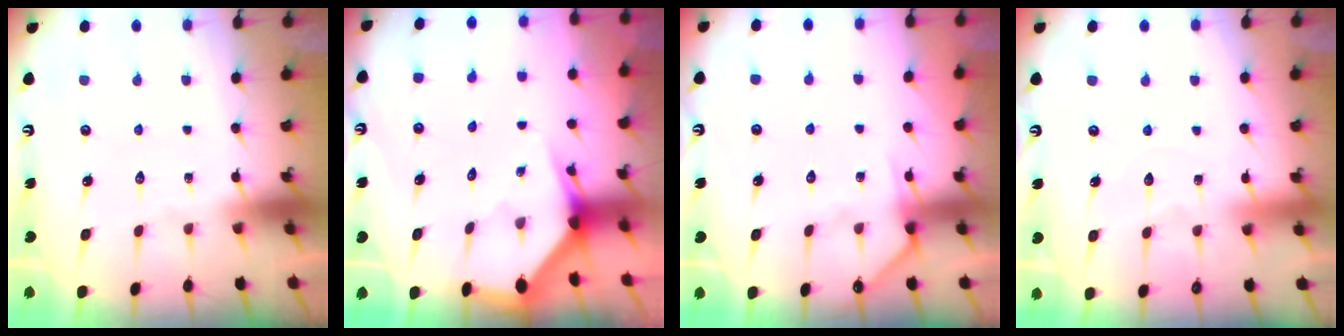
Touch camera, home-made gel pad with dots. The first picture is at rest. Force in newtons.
{"total": 2.6, "press": 2.6, "slide": 0.2}
{"total": 6.0, "press": 5.9, "slide": 0.7}
{"total": 5.2, "press": 5.2, "slide": 0.3}